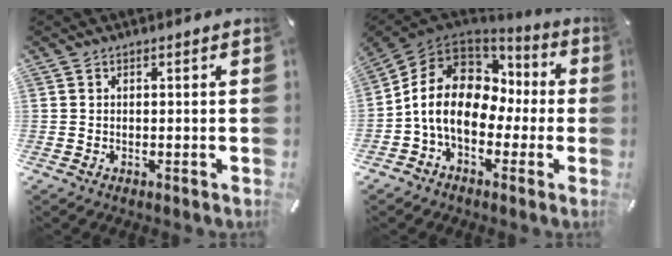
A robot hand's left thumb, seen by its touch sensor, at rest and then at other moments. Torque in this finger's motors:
{"motor_torque": [1.39, 2.73, 1.26, -0.53, 0.40]}